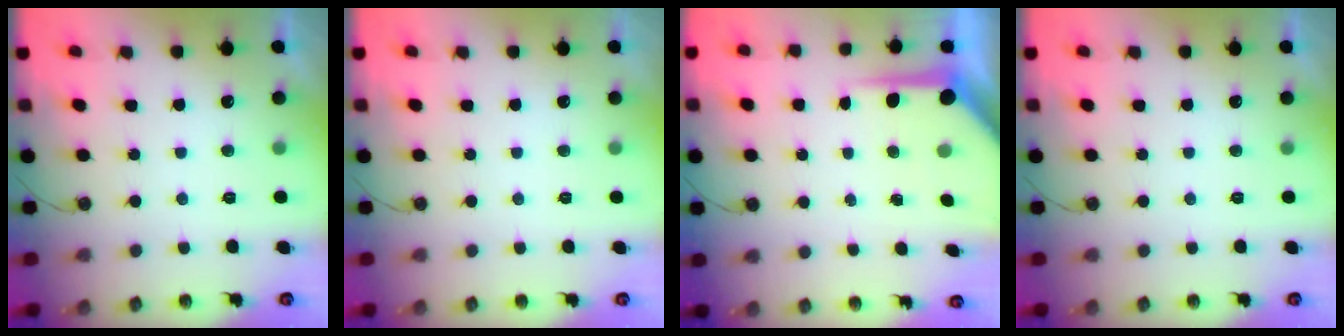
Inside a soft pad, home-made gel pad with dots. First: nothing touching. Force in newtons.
{"total": 0.0}
{"total": 7.1, "press": 7.0, "slide": 0.8}
{"total": 0.0}